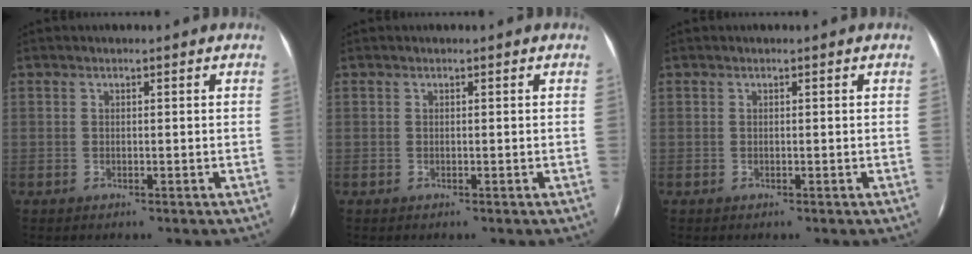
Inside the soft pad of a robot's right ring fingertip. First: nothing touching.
{"total": 0.0}
{"total": 0.0}